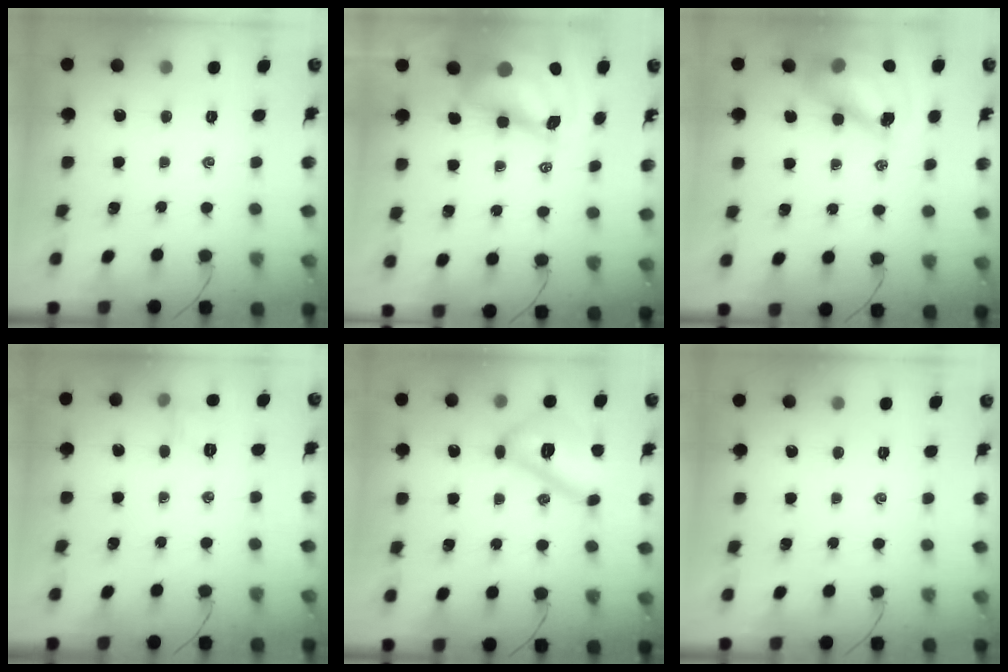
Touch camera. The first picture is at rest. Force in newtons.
{"total": 11.8, "press": 11.3, "slide": 3.4}
{"total": 12.8, "press": 12.2, "slide": 3.6}
{"total": 4.9, "press": 4.7, "slide": 1.4}
{"total": 12.0, "press": 11.9, "slide": 0.8}
{"total": 0.0}